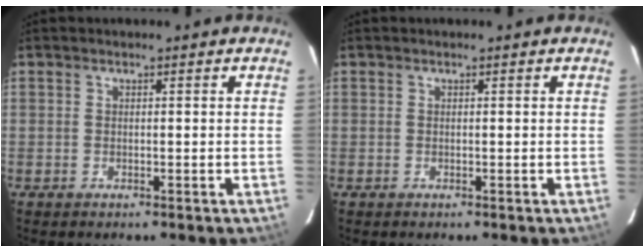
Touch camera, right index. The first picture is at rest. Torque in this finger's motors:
{"motor_torque": [0.02, 0.02, 0.00, 0.00]}